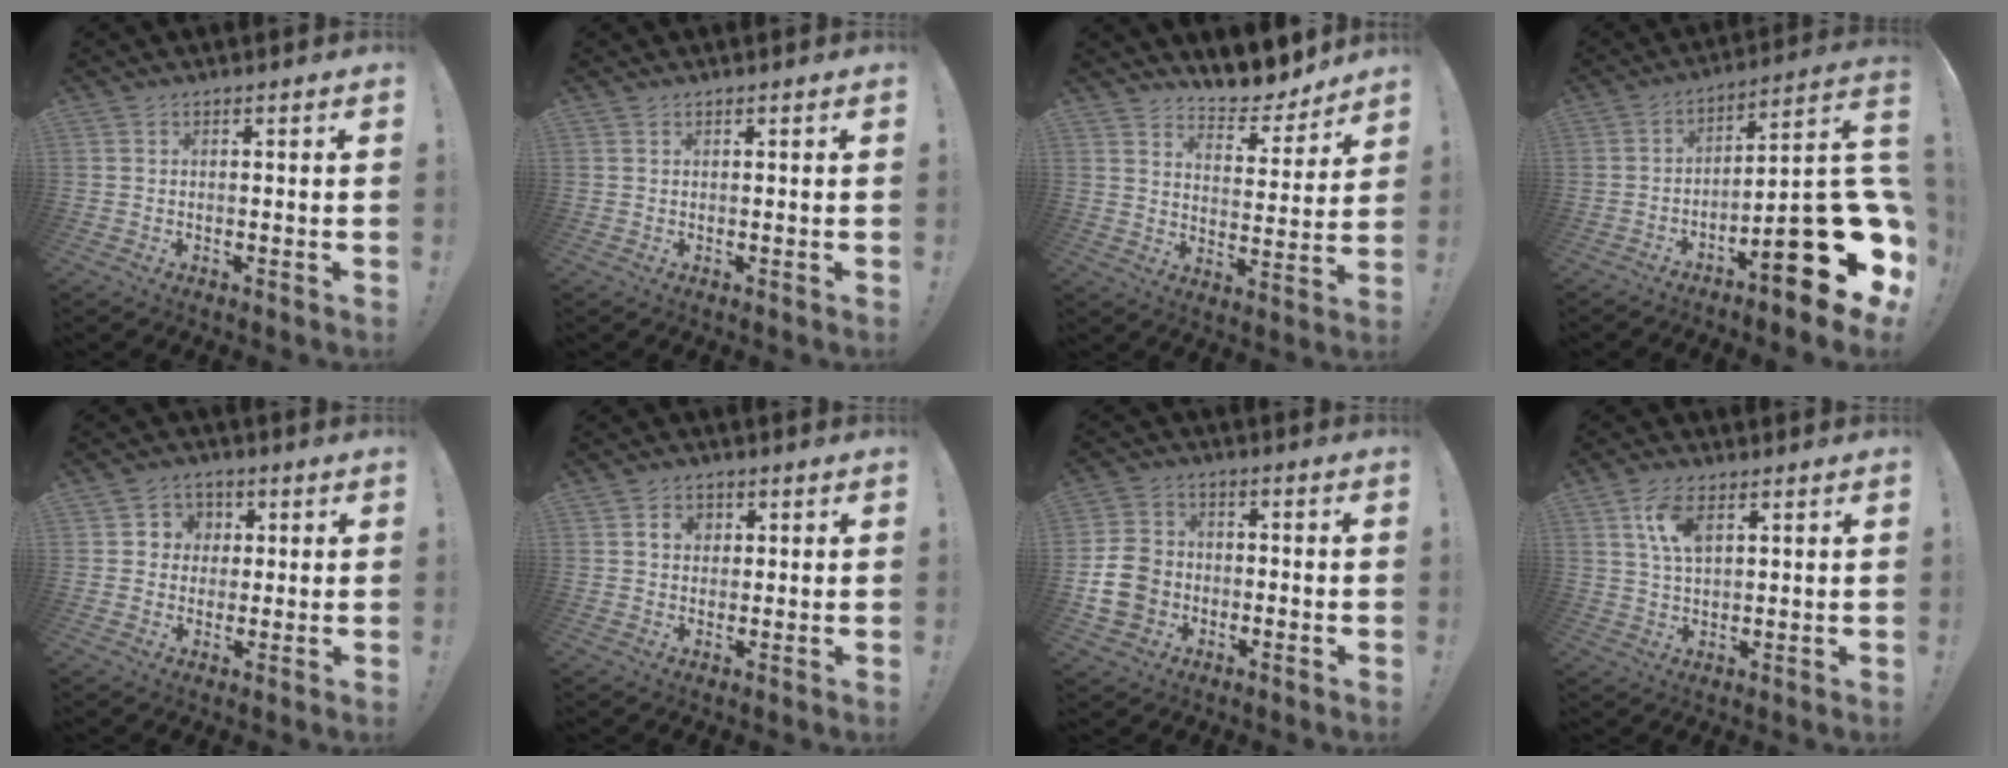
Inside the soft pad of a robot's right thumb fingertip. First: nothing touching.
{"total": 0.0}
{"total": 9.1, "force": [8.5, 2.5, 2.1], "torque": [-0.020, -0.080, 0.149]}
{"total": 23.4, "force": [-10.1, 6.3, 20.1], "torque": [-0.255, 0.042, -0.152]}
{"total": 5.5, "force": [0.2, 5.4, 1.1], "torque": [-0.011, 0.004, 0.004]}
{"total": 4.1, "force": [1.2, 3.2, 2.2], "torque": [-0.025, 0.000, 0.016]}
{"total": 10.9, "force": [-3.3, 9.1, 4.9], "torque": [-0.087, 0.036, -0.057]}
{"total": 8.1, "force": [3.4, 4.3, 6.0], "torque": [-0.102, -0.001, 0.062]}